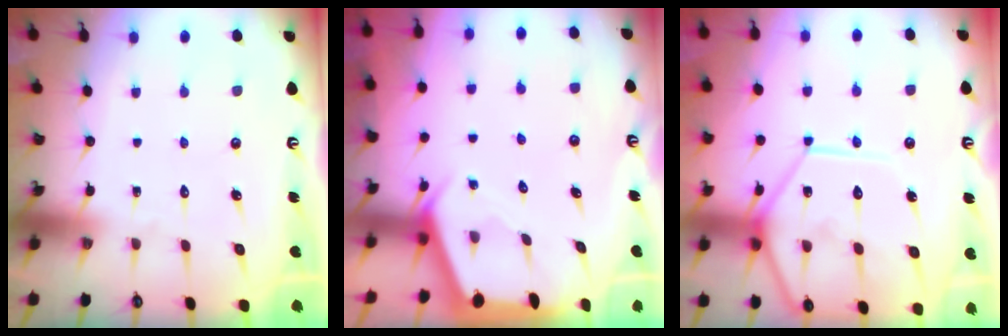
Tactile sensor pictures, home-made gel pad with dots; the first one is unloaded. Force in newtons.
{"total": 2.4, "press": 2.4, "slide": 0.3}
{"total": 15.9, "press": 15.7, "slide": 2.0}